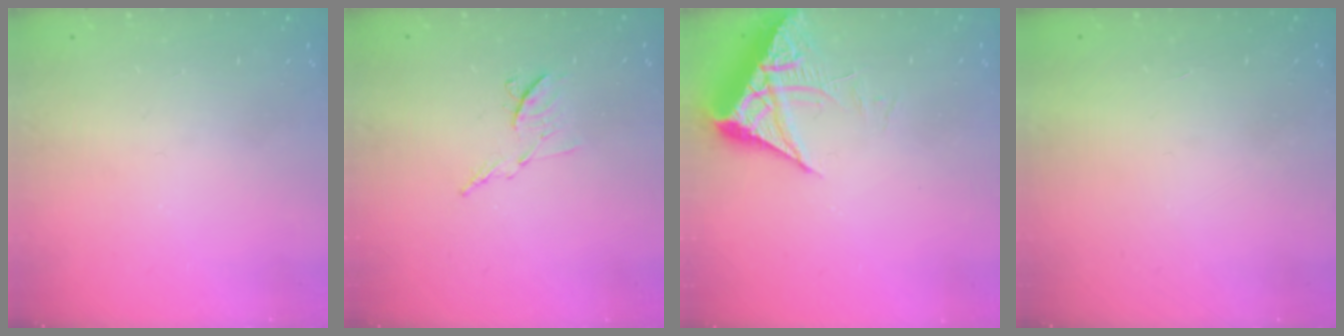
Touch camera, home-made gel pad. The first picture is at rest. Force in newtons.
{"total": 6.8, "press": 6.7, "slide": 0.8}
{"total": 6.6, "press": 6.6, "slide": 0.8}
{"total": 1.7, "press": 1.7, "slide": 0.1}